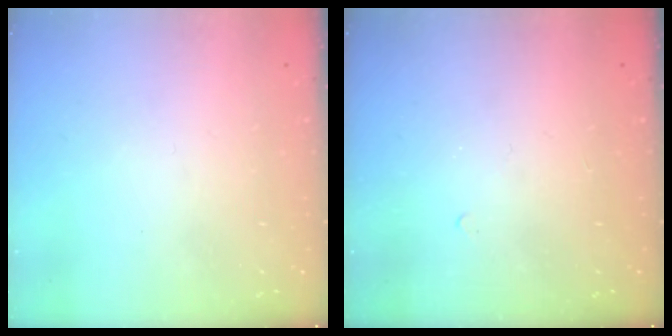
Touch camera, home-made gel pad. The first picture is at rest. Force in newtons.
{"total": 4.4, "press": 4.4, "slide": 0.7}